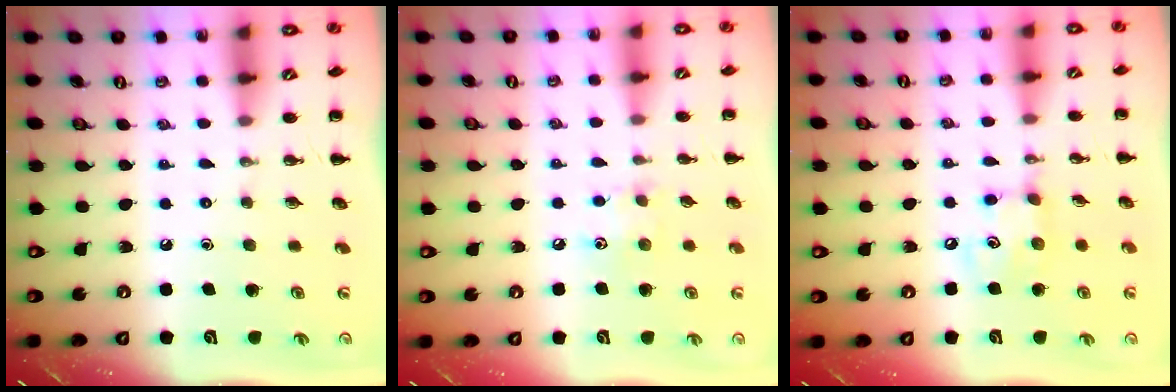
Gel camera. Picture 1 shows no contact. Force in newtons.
{"total": 7.0, "press": 6.8, "slide": 1.5}
{"total": 6.6, "press": 6.5, "slide": 0.7}